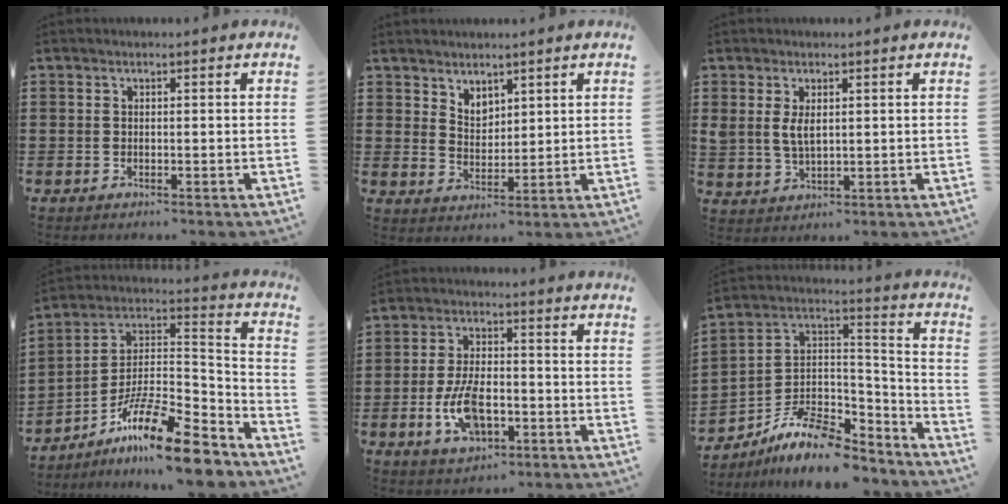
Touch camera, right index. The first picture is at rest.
{"total": 3.3, "force": [2.9, 1.7, 0.0], "torque": [-0.010, -0.001, 0.055]}
{"total": 3.5, "force": [1.0, 1.8, 2.8], "torque": [-0.059, 0.005, 0.019]}
{"total": 14.9, "force": [-11.0, 2.8, 9.7], "torque": [-0.173, 0.027, -0.202]}
{"total": 8.5, "force": [-2.9, 4.2, 6.8], "torque": [-0.151, -0.002, -0.055]}
{"total": 10.2, "force": [-7.5, 4.4, 5.3], "torque": [-0.117, 0.013, -0.149]}